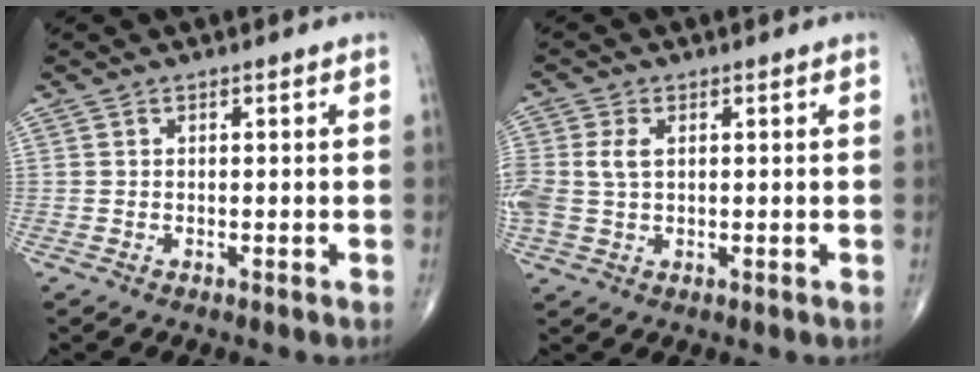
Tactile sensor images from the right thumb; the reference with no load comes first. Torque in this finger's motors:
{"motor_torque": [0.53, 0.48, 0.57, 0.12, 0.17]}